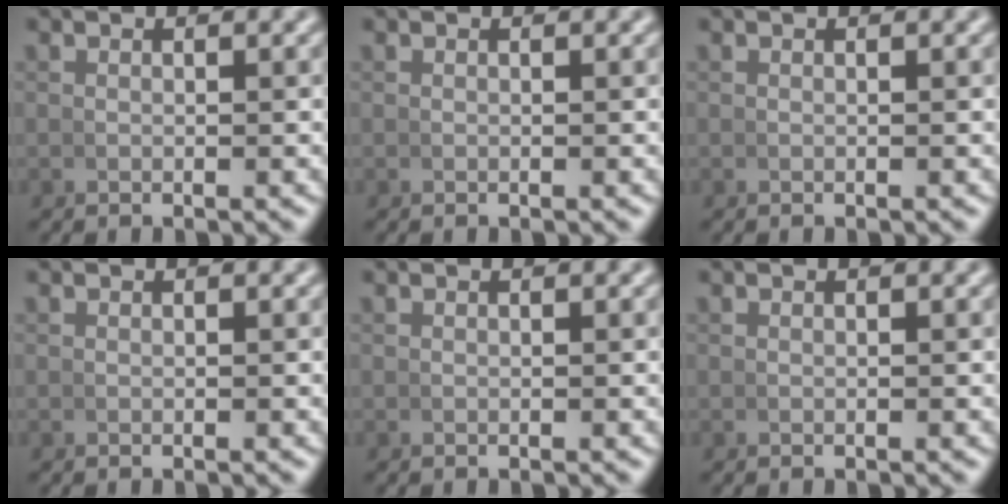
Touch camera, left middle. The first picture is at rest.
{"total": 0.0}
{"total": 0.0}
{"total": 0.0}
{"total": 0.0}
{"total": 0.0}